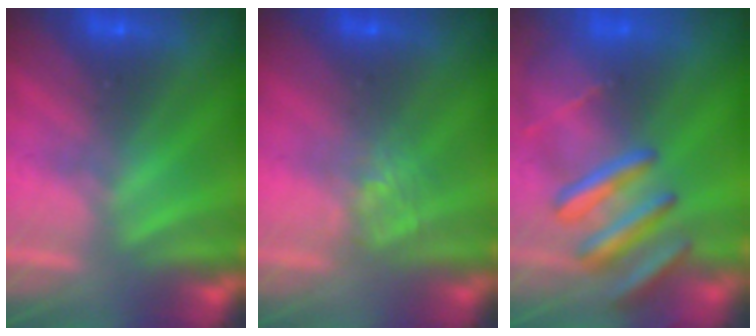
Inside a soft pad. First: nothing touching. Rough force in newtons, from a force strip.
{"total": 2.1}
{"total": 8.6}